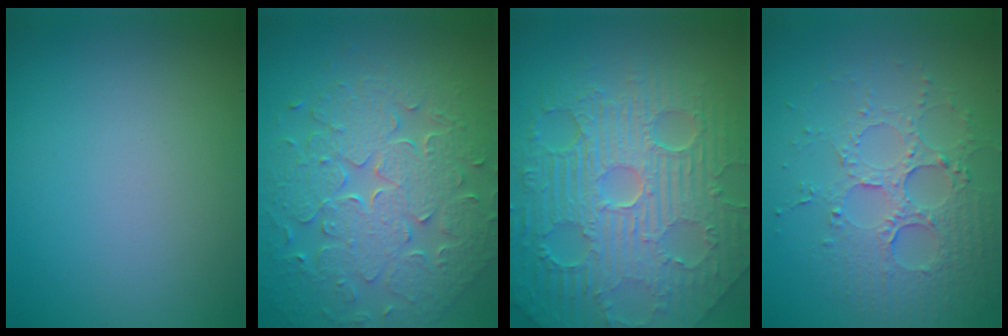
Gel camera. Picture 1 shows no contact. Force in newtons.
{"total": 8.7, "press": 6.3, "slide": 6.1}
{"total": 11.2, "press": 7.2, "slide": 8.6}
{"total": 3.9, "press": 3.7, "slide": 1.3}